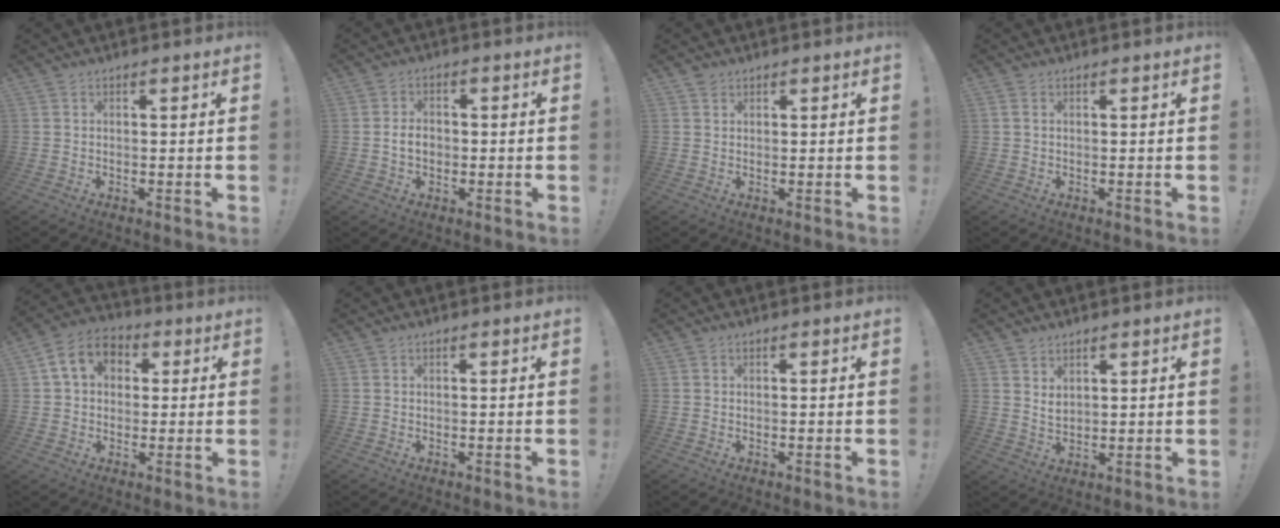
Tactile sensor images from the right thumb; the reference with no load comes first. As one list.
[{"total": 4.4, "force": [-0.6, 3.1, 3.0], "torque": [-0.043, 0.005, -0.015]}, {"total": 1.1, "force": [0.9, 0.7, 0.2], "torque": [-0.002, -0.003, 0.016]}, {"total": 1.0, "force": [0.4, 0.6, 0.7], "torque": [-0.021, 0.005, 0.009]}, {"total": 10.5, "force": [2.9, 8.1, 6.0], "torque": [-0.093, 0.009, 0.061]}, {"total": 0.0}, {"total": 0.0}, {"total": 3.4, "force": [2.3, 1.9, 1.5], "torque": [-0.015, -0.017, 0.040]}]